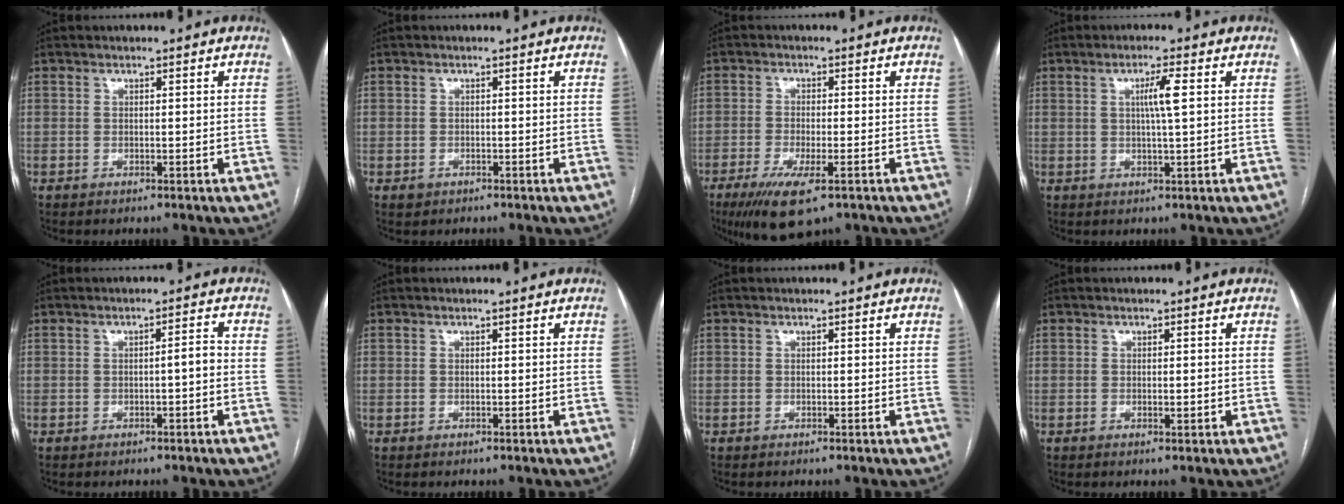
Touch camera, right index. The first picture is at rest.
{"total": 1.3, "force": [-0.7, 1.1, 0.2], "torque": [-0.004, 0.003, -0.007]}
{"total": 8.8, "force": [-5.3, 2.1, 6.7], "torque": [-0.120, -0.021, -0.086]}
{"total": 3.9, "force": [0.9, -0.3, 3.8], "torque": [-0.068, 0.001, 0.015]}
{"total": 2.0, "force": [-0.5, 0.2, 1.9], "torque": [-0.024, 0.005, -0.009]}
{"total": 0.0}
{"total": 0.0}
{"total": 1.1, "force": [-0.2, 0.3, 1.0], "torque": [-0.016, -0.003, -0.001]}